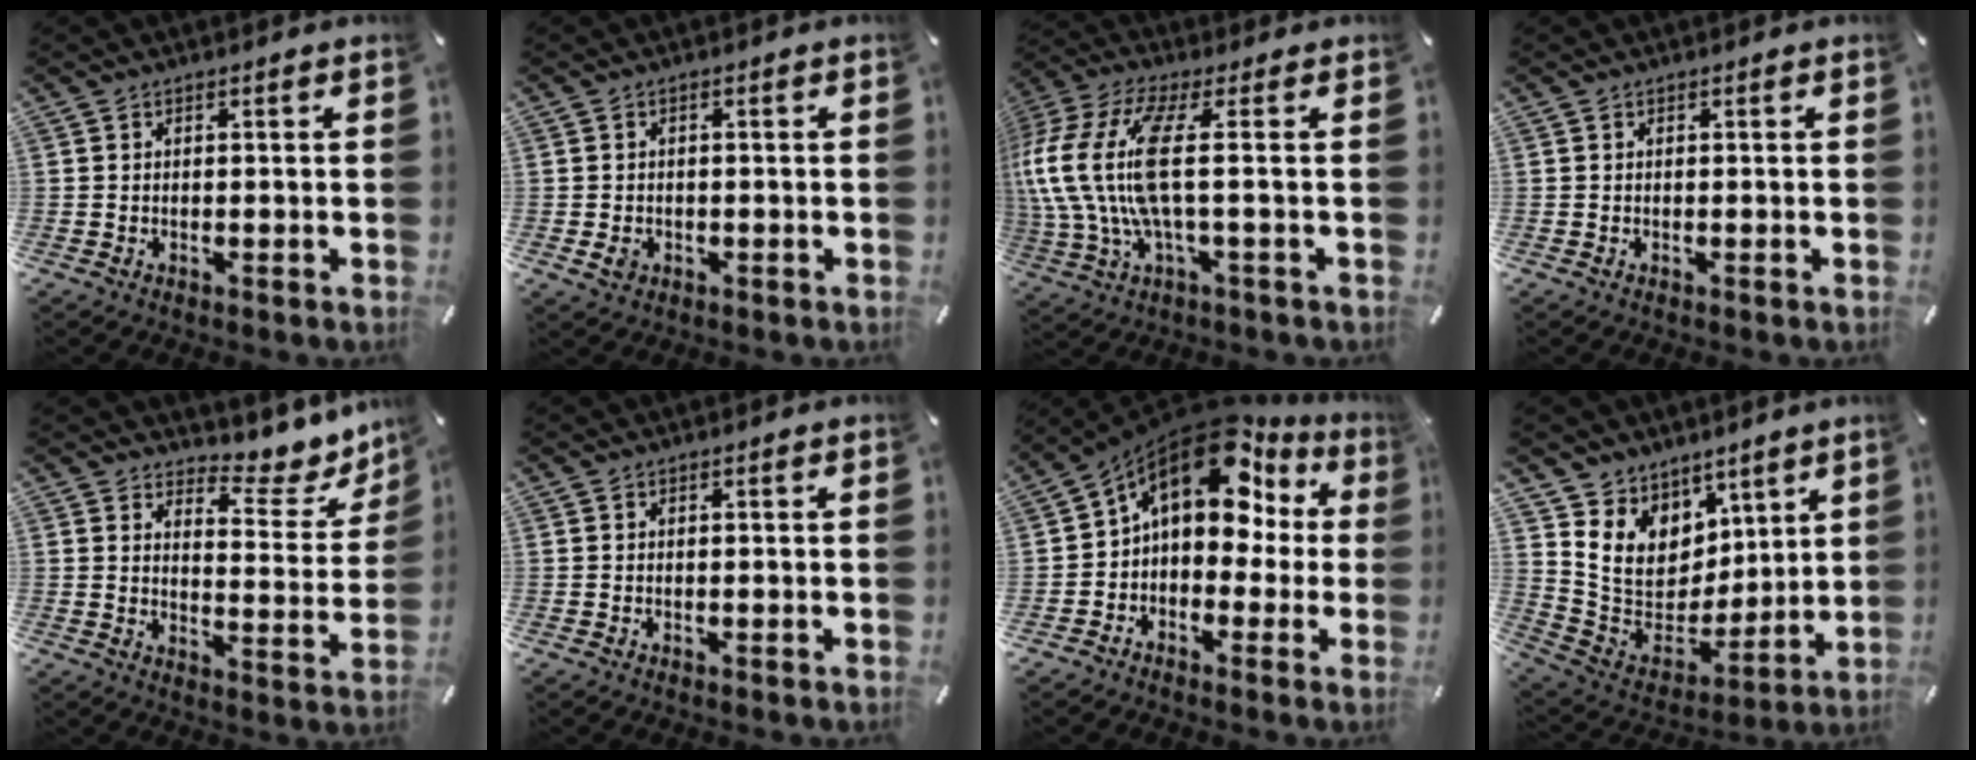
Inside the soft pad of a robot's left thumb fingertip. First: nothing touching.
{"total": 2.4, "force": [-0.6, 2.0, 1.2], "torque": [-0.027, 0.000, -0.013]}
{"total": 16.6, "force": [0.7, 5.1, 15.8], "torque": [-0.359, -0.024, 0.000]}
{"total": 0.0}
{"total": 9.0, "force": [7.4, 4.2, 3.0], "torque": [-0.024, -0.082, 0.122]}
{"total": 0.0}
{"total": 15.8, "force": [7.2, 9.7, 10.3], "torque": [-0.160, -0.043, 0.123]}
{"total": 12.1, "force": [5.6, 10.3, 3.0], "torque": [-0.069, -0.056, 0.121]}